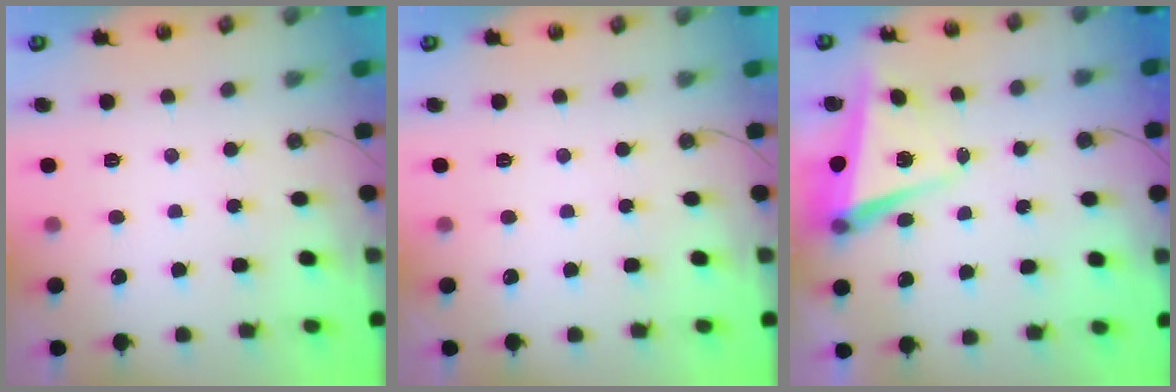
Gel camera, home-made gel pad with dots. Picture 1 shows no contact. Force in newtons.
{"total": 0.0}
{"total": 5.0, "press": 4.9, "slide": 1.2}